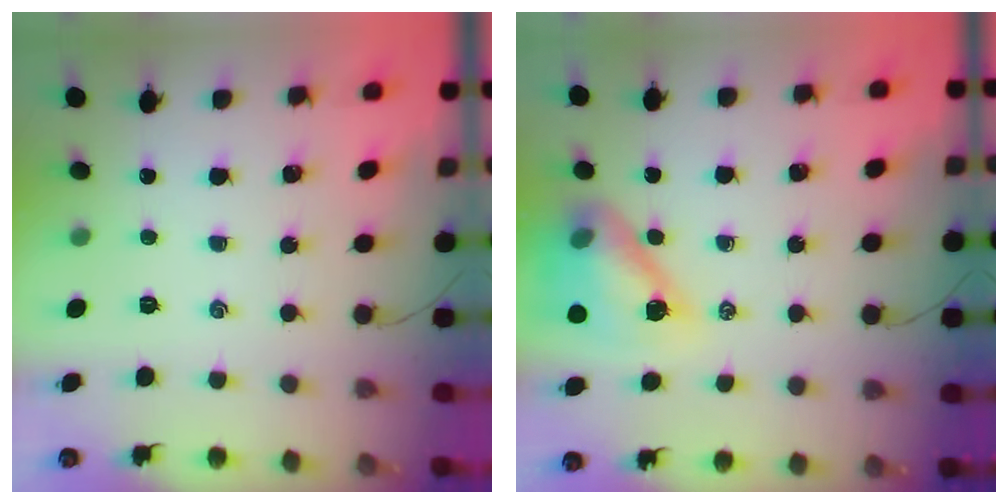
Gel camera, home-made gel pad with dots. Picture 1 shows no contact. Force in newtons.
{"total": 13.2, "press": 12.7, "slide": 3.7}